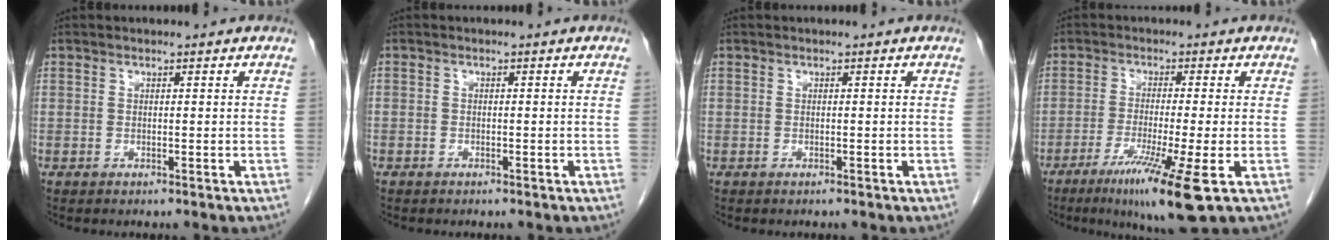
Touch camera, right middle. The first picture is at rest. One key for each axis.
{"total": 0.8, "fx": -0.5, "fy": 0.5, "fz": 0.0, "tx": -0.009, "ty": 0.003, "tz": -0.011}
{"total": 0.0}
{"total": 10.5, "fx": -5.3, "fy": -0.6, "fz": 9.1, "tx": -0.160, "ty": -0.034, "tz": -0.087}